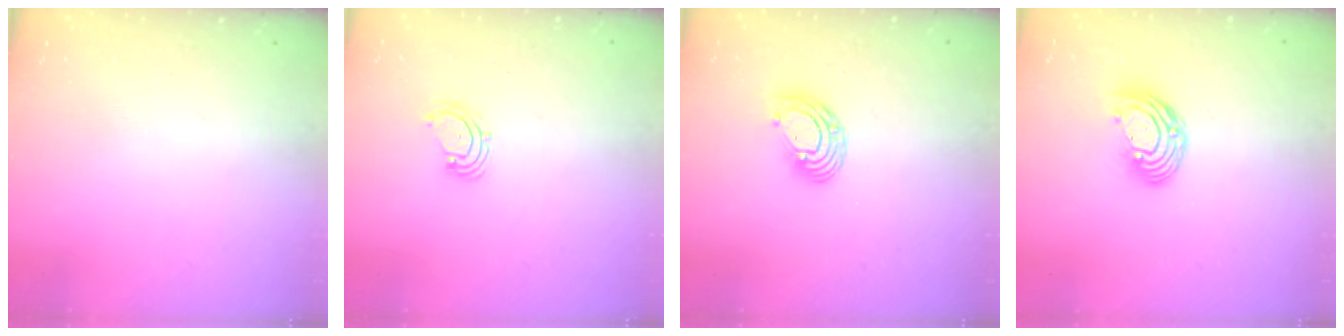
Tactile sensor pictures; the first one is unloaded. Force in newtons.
{"total": 2.5, "press": 2.4, "slide": 0.4}
{"total": 8.4, "press": 8.3, "slide": 1.1}
{"total": 9.9, "press": 9.9, "slide": 0.8}